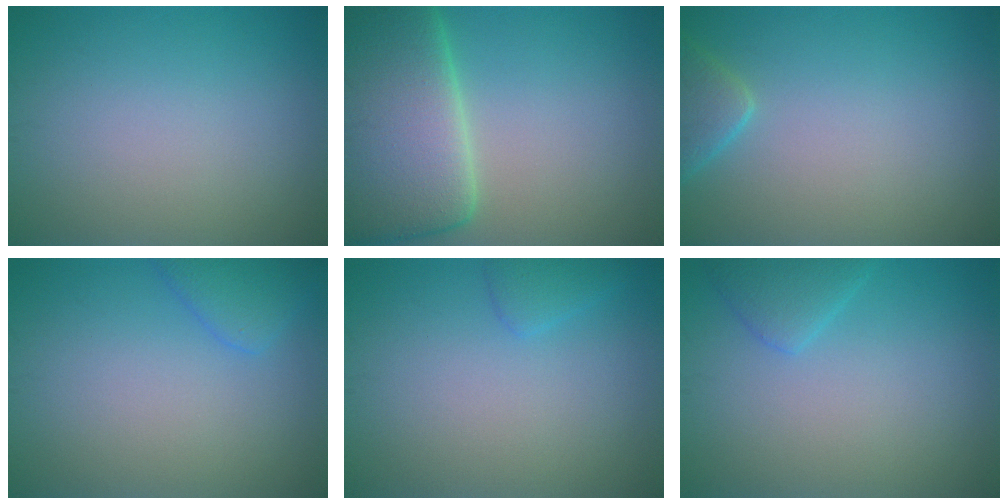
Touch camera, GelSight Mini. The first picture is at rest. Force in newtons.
{"total": 12.5, "press": 12.5, "slide": 0.7}
{"total": 2.5, "press": 2.5, "slide": 0.2}
{"total": 2.5, "press": 2.5, "slide": 0.2}
{"total": 1.4, "press": 1.4, "slide": 0.1}
{"total": 1.6, "press": 1.6, "slide": 0.0}